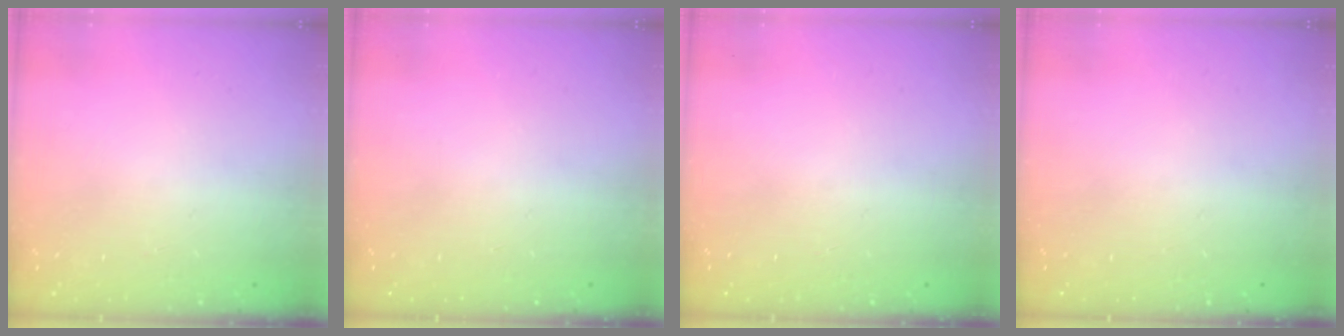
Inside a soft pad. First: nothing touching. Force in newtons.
{"total": 0.0}
{"total": 0.0}
{"total": 0.0}